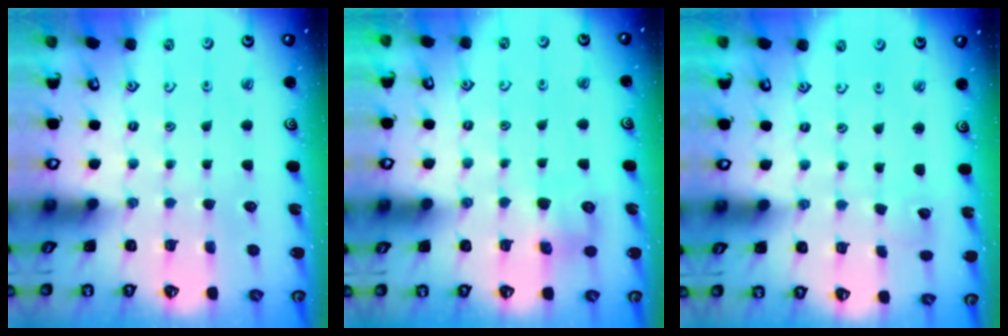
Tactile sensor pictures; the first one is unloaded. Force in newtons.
{"total": 6.5, "press": 6.5, "slide": 0.5}
{"total": 2.5, "press": 2.5, "slide": 0.4}